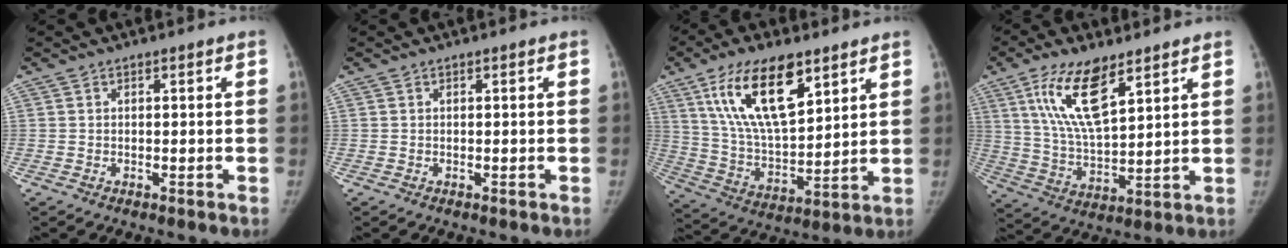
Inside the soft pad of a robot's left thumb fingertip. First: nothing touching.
{"total": 0.0}
{"total": 18.7, "force": [9.7, 7.9, 13.9], "torque": [-0.222, -0.041, 0.184]}
{"total": 13.9, "force": [7.4, 5.2, 10.6], "torque": [-0.187, -0.033, 0.146]}